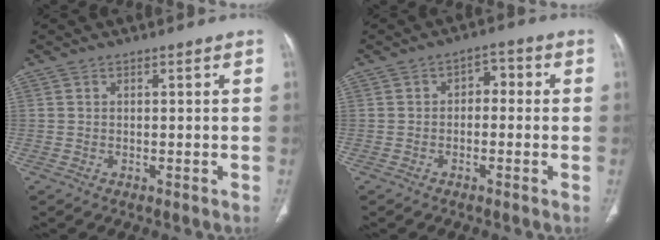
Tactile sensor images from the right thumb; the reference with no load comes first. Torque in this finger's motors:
{"motor_torque": [-0.29, 0.39, -0.18, 0.12, 0.07]}